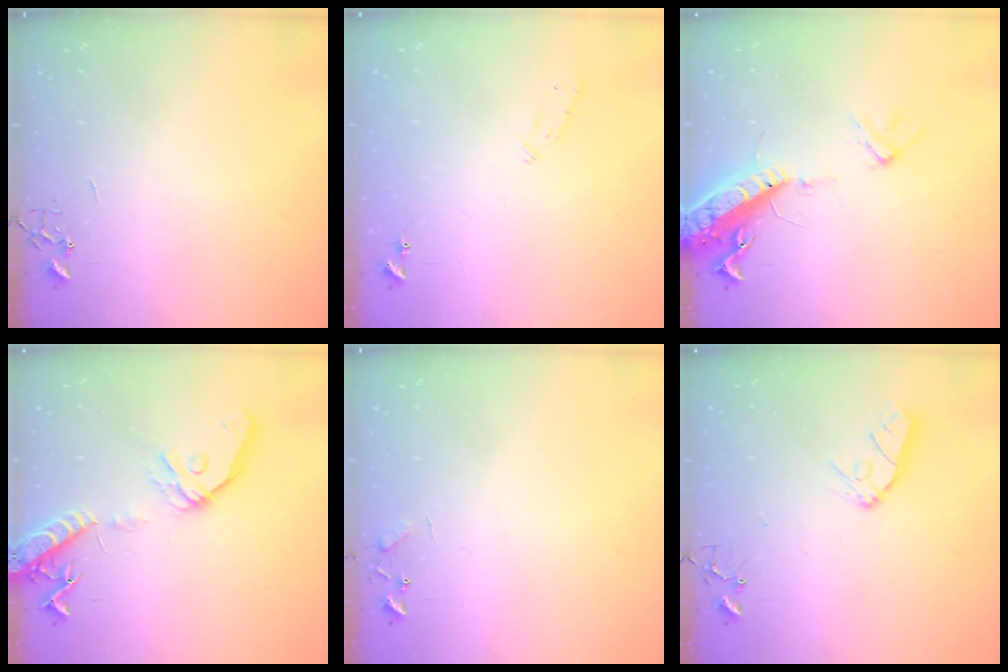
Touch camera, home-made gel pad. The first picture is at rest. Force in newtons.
{"total": 6.7, "press": 6.7, "slide": 1.0}
{"total": 15.6, "press": 15.2, "slide": 3.5}
{"total": 15.4, "press": 15.2, "slide": 2.8}
{"total": 5.8, "press": 5.8, "slide": 0.5}
{"total": 9.2, "press": 9.2, "slide": 0.8}